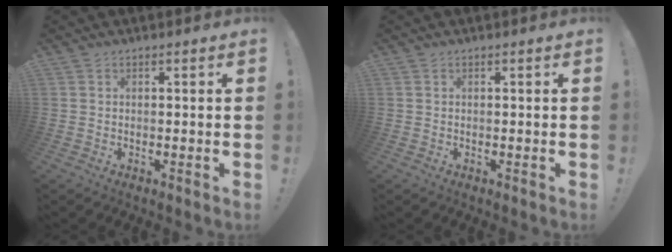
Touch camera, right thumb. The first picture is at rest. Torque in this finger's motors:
{"motor_torque": [0.00, 0.00, 0.01, 0.02, 0.00]}